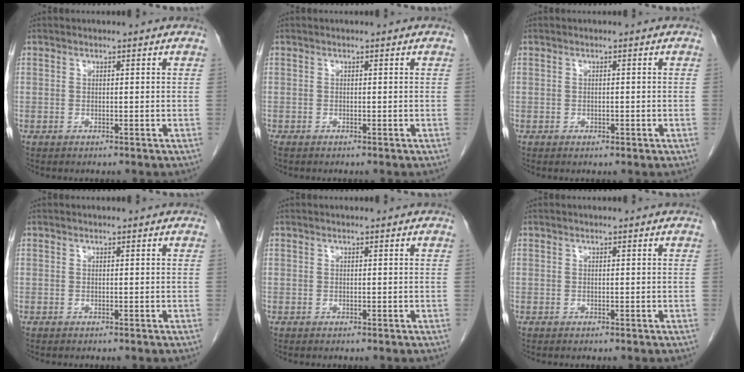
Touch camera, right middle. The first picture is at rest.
{"total": 0.9, "force": [-0.7, 0.4, 0.4], "torque": [-0.012, -0.003, -0.014]}
{"total": 0.8, "force": [-0.4, 0.4, 0.5], "torque": [-0.007, 0.000, -0.004]}
{"total": 0.0}
{"total": 0.0}
{"total": 0.0}